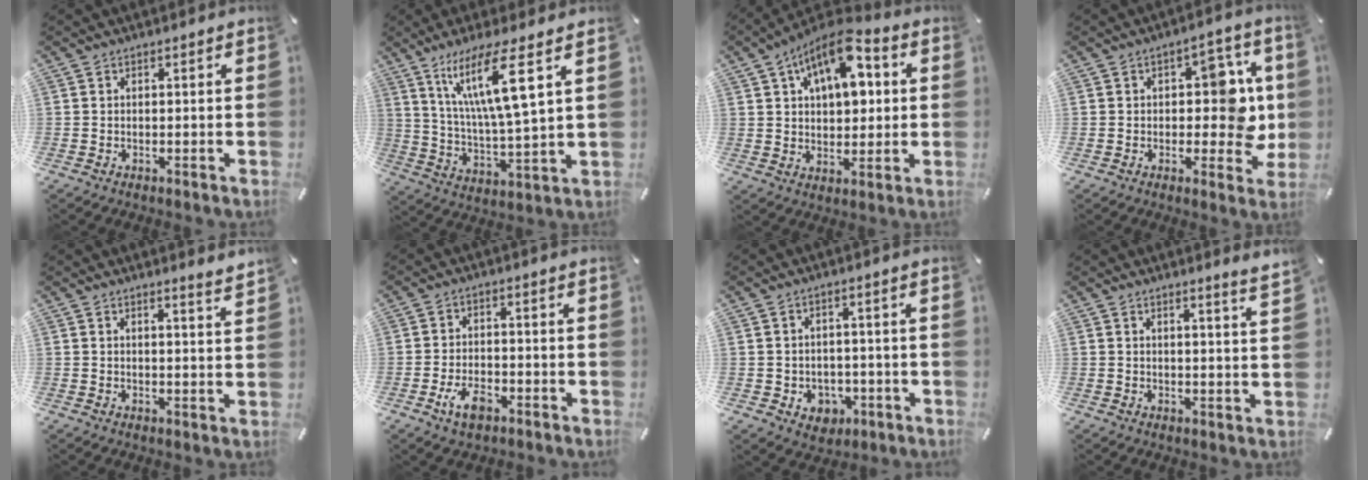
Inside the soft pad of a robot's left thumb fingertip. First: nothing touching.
{"total": 14.3, "force": [7.8, 2.2, 11.8], "torque": [-0.251, -0.016, 0.124]}
{"total": 13.7, "force": [5.6, 8.3, 9.3], "torque": [-0.141, -0.014, 0.099]}
{"total": 12.1, "force": [0.2, 7.3, 9.7], "torque": [-0.101, -0.004, 0.002]}
{"total": 2.9, "force": [2.7, -0.6, 0.9], "torque": [-0.016, -0.024, 0.047]}
{"total": 6.0, "force": [-3.0, 3.3, 4.0], "torque": [-0.086, 0.013, -0.057]}
{"total": 4.7, "force": [-0.8, 4.4, 1.4], "torque": [-0.014, 0.004, -0.014]}
{"total": 3.4, "force": [2.9, -0.7, 1.6], "torque": [-0.028, -0.024, 0.049]}